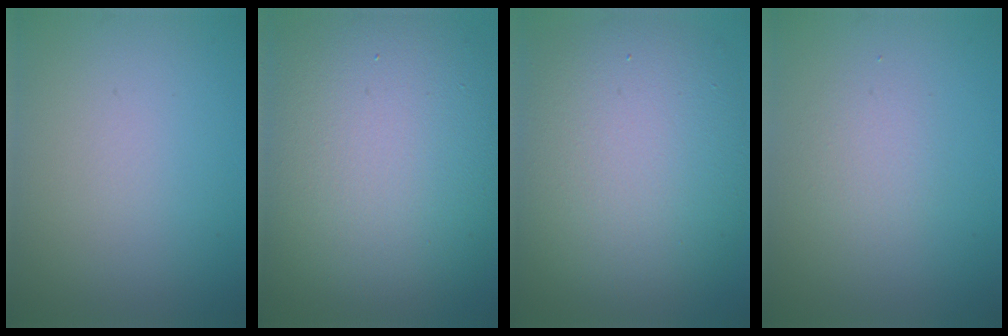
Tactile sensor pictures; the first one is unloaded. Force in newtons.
{"total": 14.5, "press": 14.5, "slide": 0.8}
{"total": 11.8, "press": 11.8, "slide": 0.8}
{"total": 1.4, "press": 1.4, "slide": 0.0}